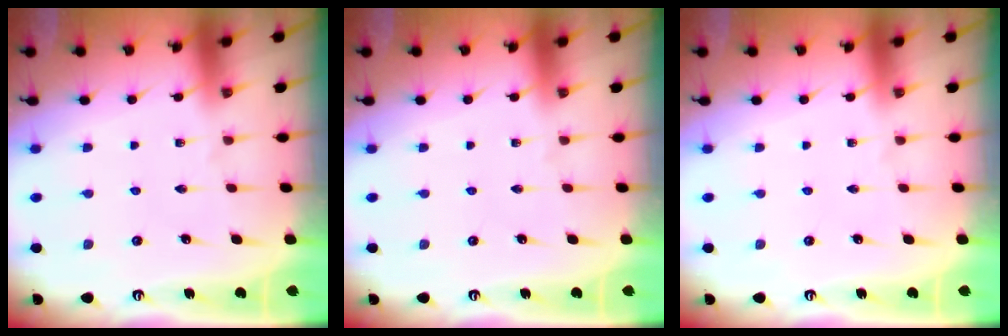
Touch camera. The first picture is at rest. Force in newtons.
{"total": 0.0}
{"total": 0.0}